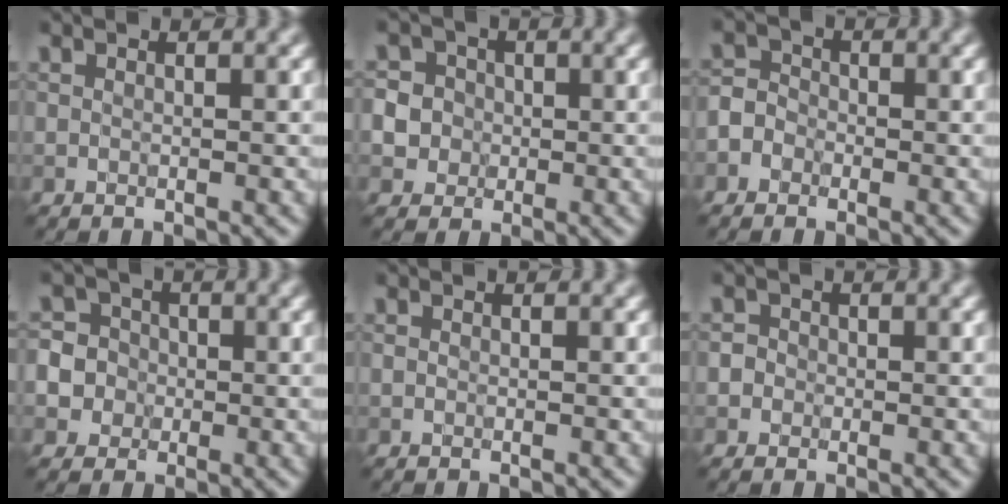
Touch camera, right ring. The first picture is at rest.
{"total": 7.5, "force": [0.1, 7.1, 2.3], "torque": [-0.051, 0.025, -0.014]}
{"total": 2.6, "force": [-1.3, 2.1, 0.8], "torque": [-0.003, 0.012, -0.032]}
{"total": 7.4, "force": [-1.1, 7.0, 2.0], "torque": [-0.041, 0.016, -0.048]}
{"total": 0.0}
{"total": 2.0, "force": [0.2, 1.8, 0.8], "torque": [0.009, 0.012, -0.021]}